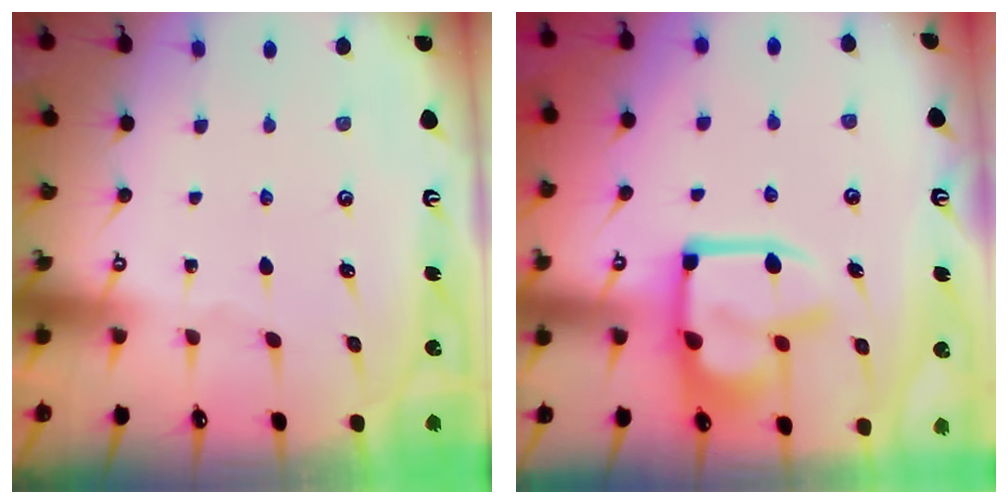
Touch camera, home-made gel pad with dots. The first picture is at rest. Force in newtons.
{"total": 11.5, "press": 11.4, "slide": 1.5}